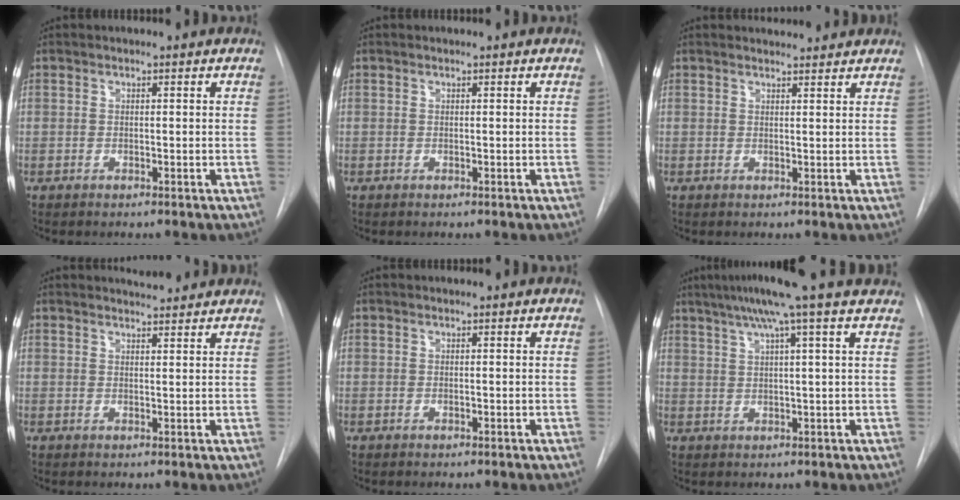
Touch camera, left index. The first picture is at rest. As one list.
[{"total": 0.0}, {"total": 3.8, "force": [3.7, 0.6, 0.6], "torque": [-0.013, 0.016, 0.045]}, {"total": 3.9, "force": [3.8, 0.5, 0.8], "torque": [-0.018, 0.011, 0.049]}, {"total": 0.0}, {"total": 8.9, "force": [6.3, -2.2, 6.0], "torque": [-0.092, 0.021, 0.083]}]